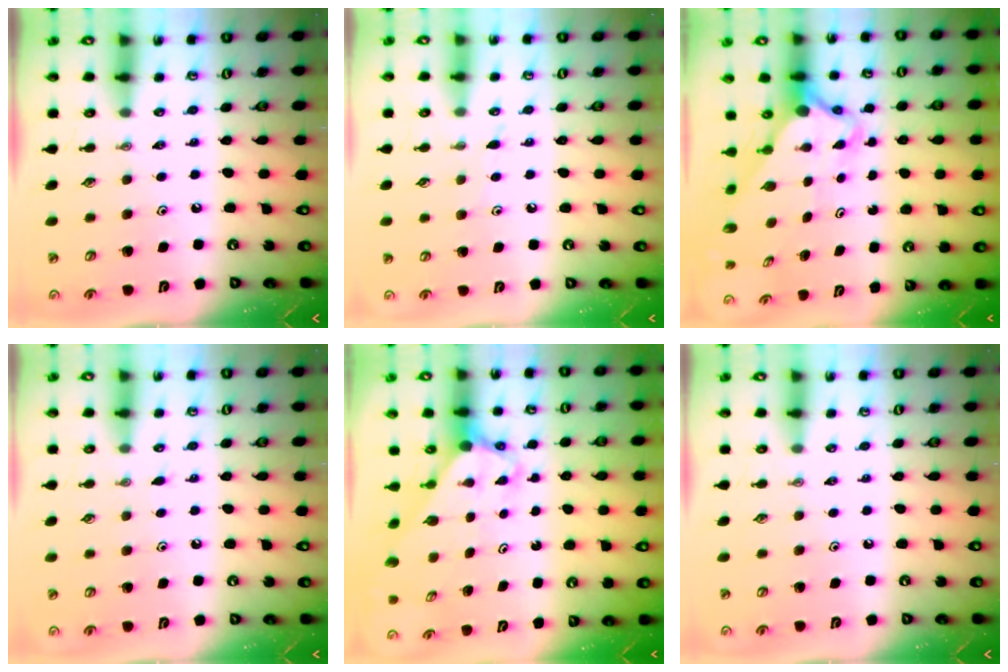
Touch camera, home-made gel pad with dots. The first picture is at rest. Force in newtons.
{"total": 3.2, "press": 3.2, "slide": 0.4}
{"total": 3.4, "press": 3.4, "slide": 0.3}
{"total": 3.9, "press": 3.9, "slide": 0.4}
{"total": 3.3, "press": 3.3, "slide": 0.2}
{"total": 0.0}